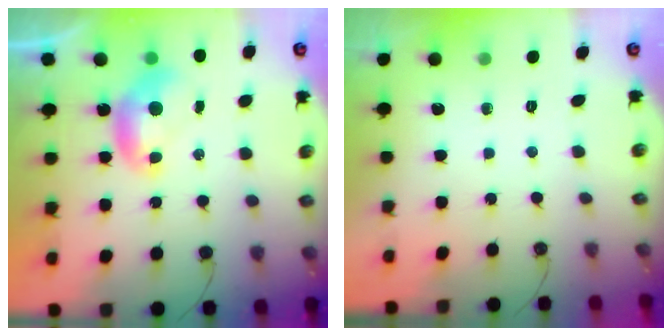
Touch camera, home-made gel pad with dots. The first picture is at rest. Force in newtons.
{"total": 0.0}